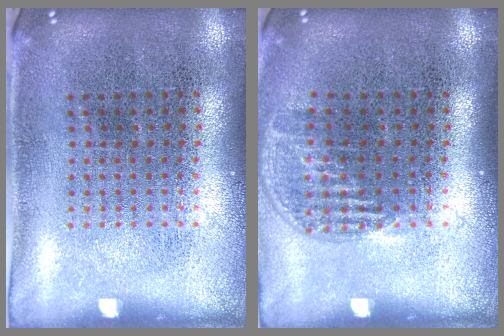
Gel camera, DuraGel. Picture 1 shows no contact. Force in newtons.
{"total": 1.1, "press": 1.0, "slide": 0.6}